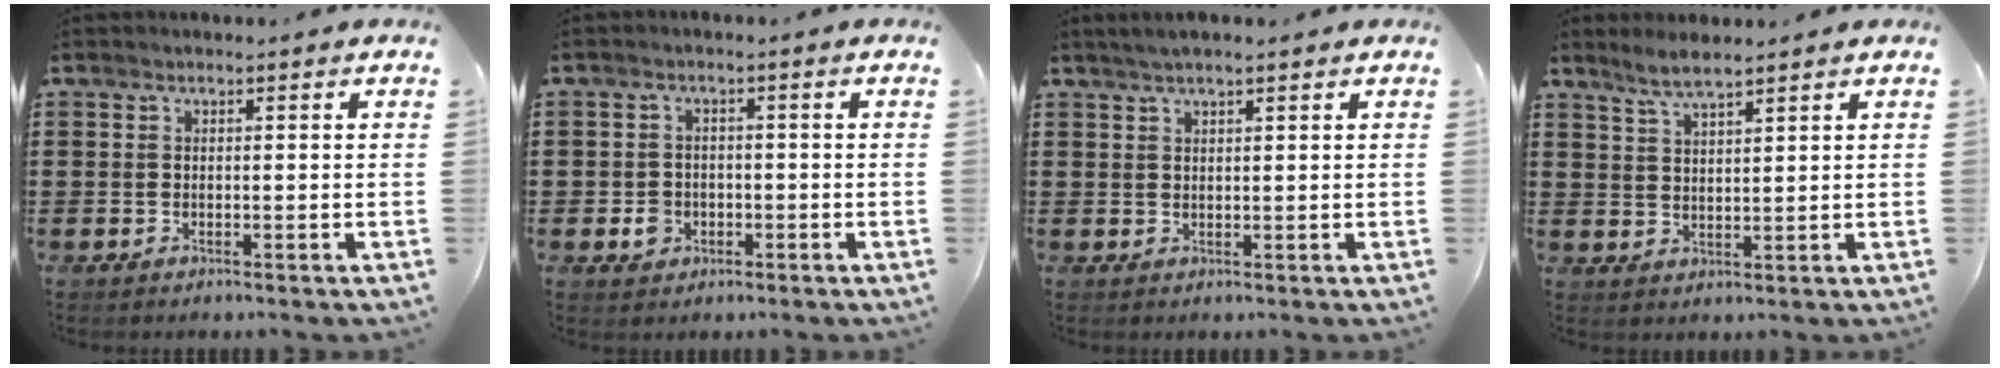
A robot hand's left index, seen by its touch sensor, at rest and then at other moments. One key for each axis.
{"total": 2.7, "fx": -0.9, "fy": 2.4, "fz": 1.1, "tx": -0.025, "ty": 0.003, "tz": -0.018}
{"total": 1.8, "fx": 1.4, "fy": 0.1, "fz": 1.1, "tx": -0.022, "ty": 0.004, "tz": 0.025}
{"total": 3.3, "fx": 2.8, "fy": 0.3, "fz": 1.7, "tx": -0.040, "ty": 0.001, "tz": 0.052}